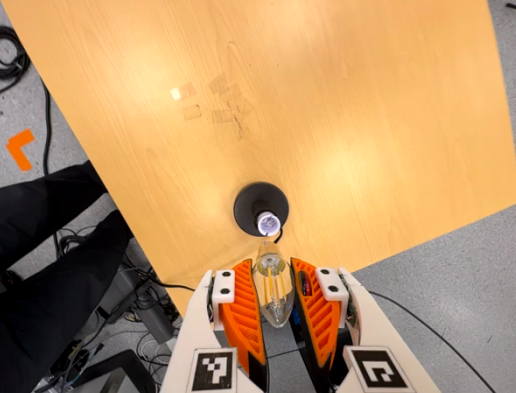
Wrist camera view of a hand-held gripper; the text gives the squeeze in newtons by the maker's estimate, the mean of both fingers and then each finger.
{"total": 12.7, "left": 13.1, "right": 12.3}